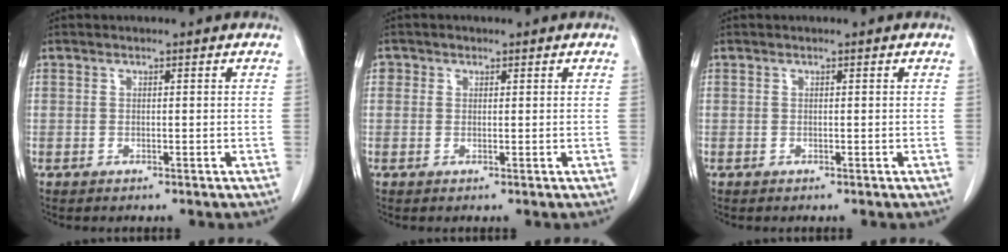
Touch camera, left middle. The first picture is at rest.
{"total": 1.4, "force": [0.6, 1.2, 0.1], "torque": [0.009, 0.000, 0.004]}
{"total": 0.0}